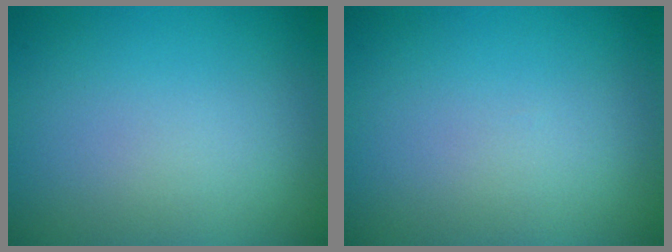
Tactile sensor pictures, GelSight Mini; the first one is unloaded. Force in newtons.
{"total": 0.0}